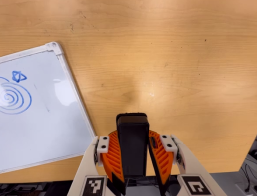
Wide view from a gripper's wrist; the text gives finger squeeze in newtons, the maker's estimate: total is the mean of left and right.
{"total": 11.3, "left": 9.3, "right": 13.3}